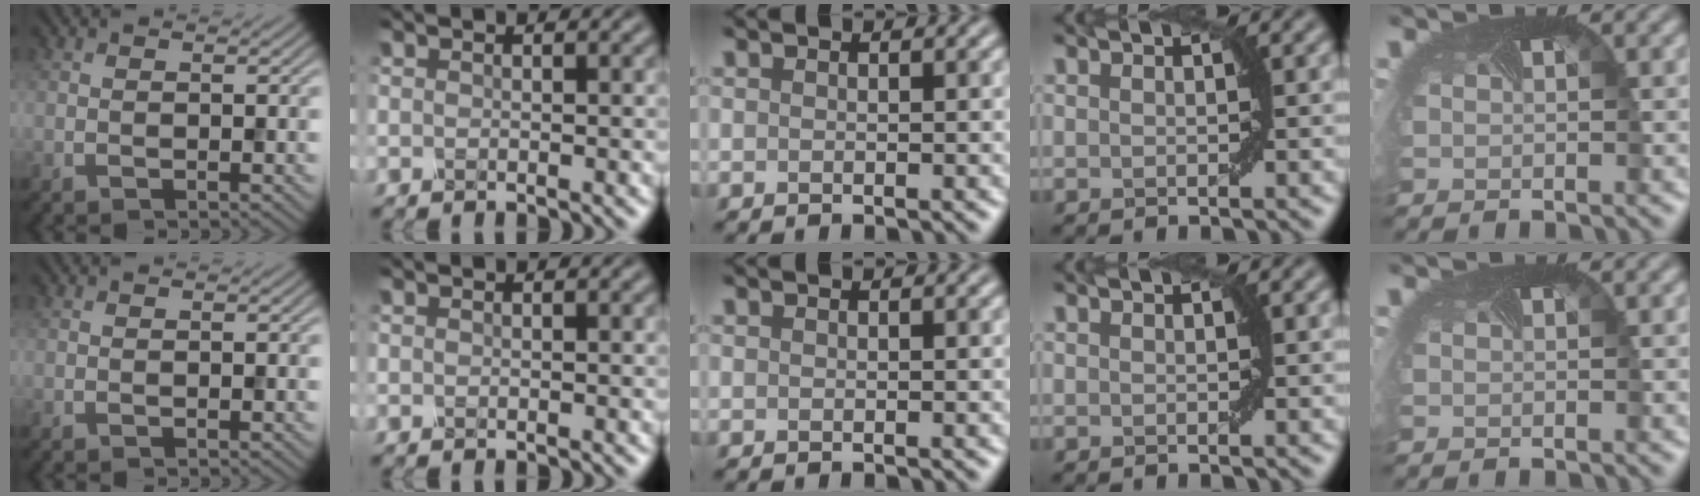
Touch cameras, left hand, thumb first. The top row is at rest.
{}